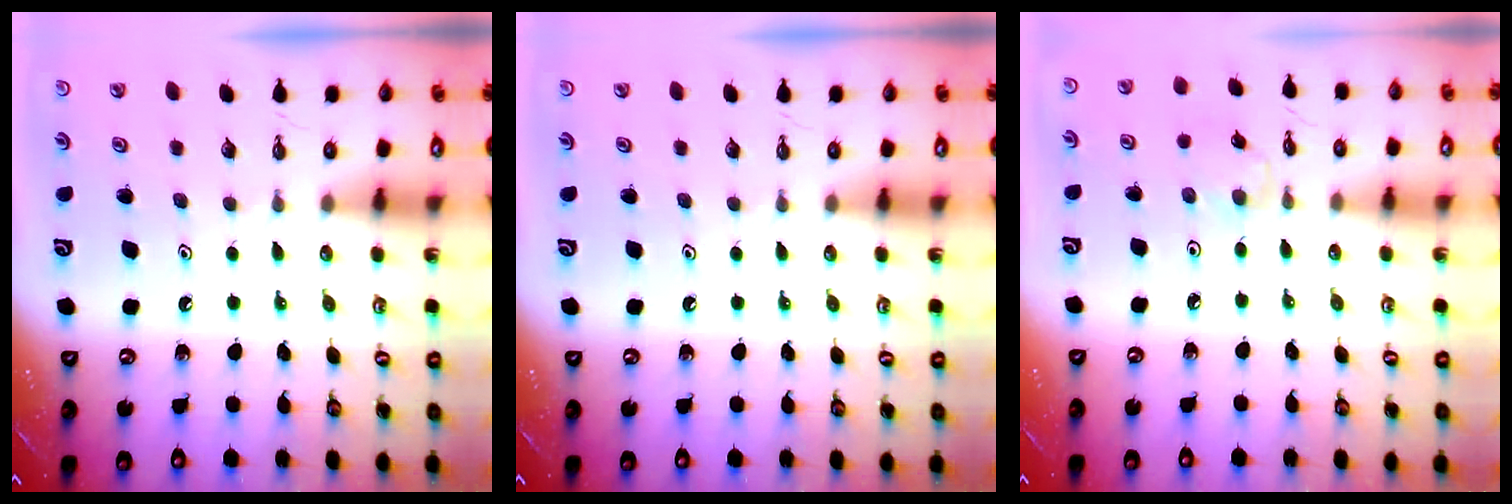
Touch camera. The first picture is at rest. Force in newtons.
{"total": 0.0}
{"total": 1.5, "press": 1.4, "slide": 0.4}